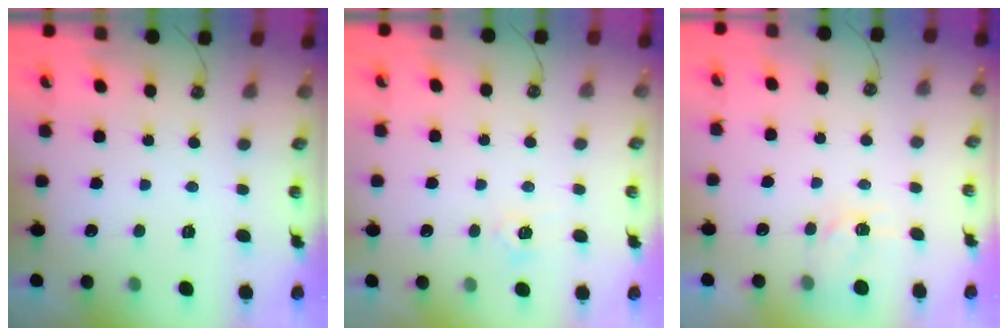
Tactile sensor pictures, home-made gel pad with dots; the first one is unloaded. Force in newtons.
{"total": 6.1, "press": 6.1, "slide": 0.5}
{"total": 5.3, "press": 5.2, "slide": 0.5}